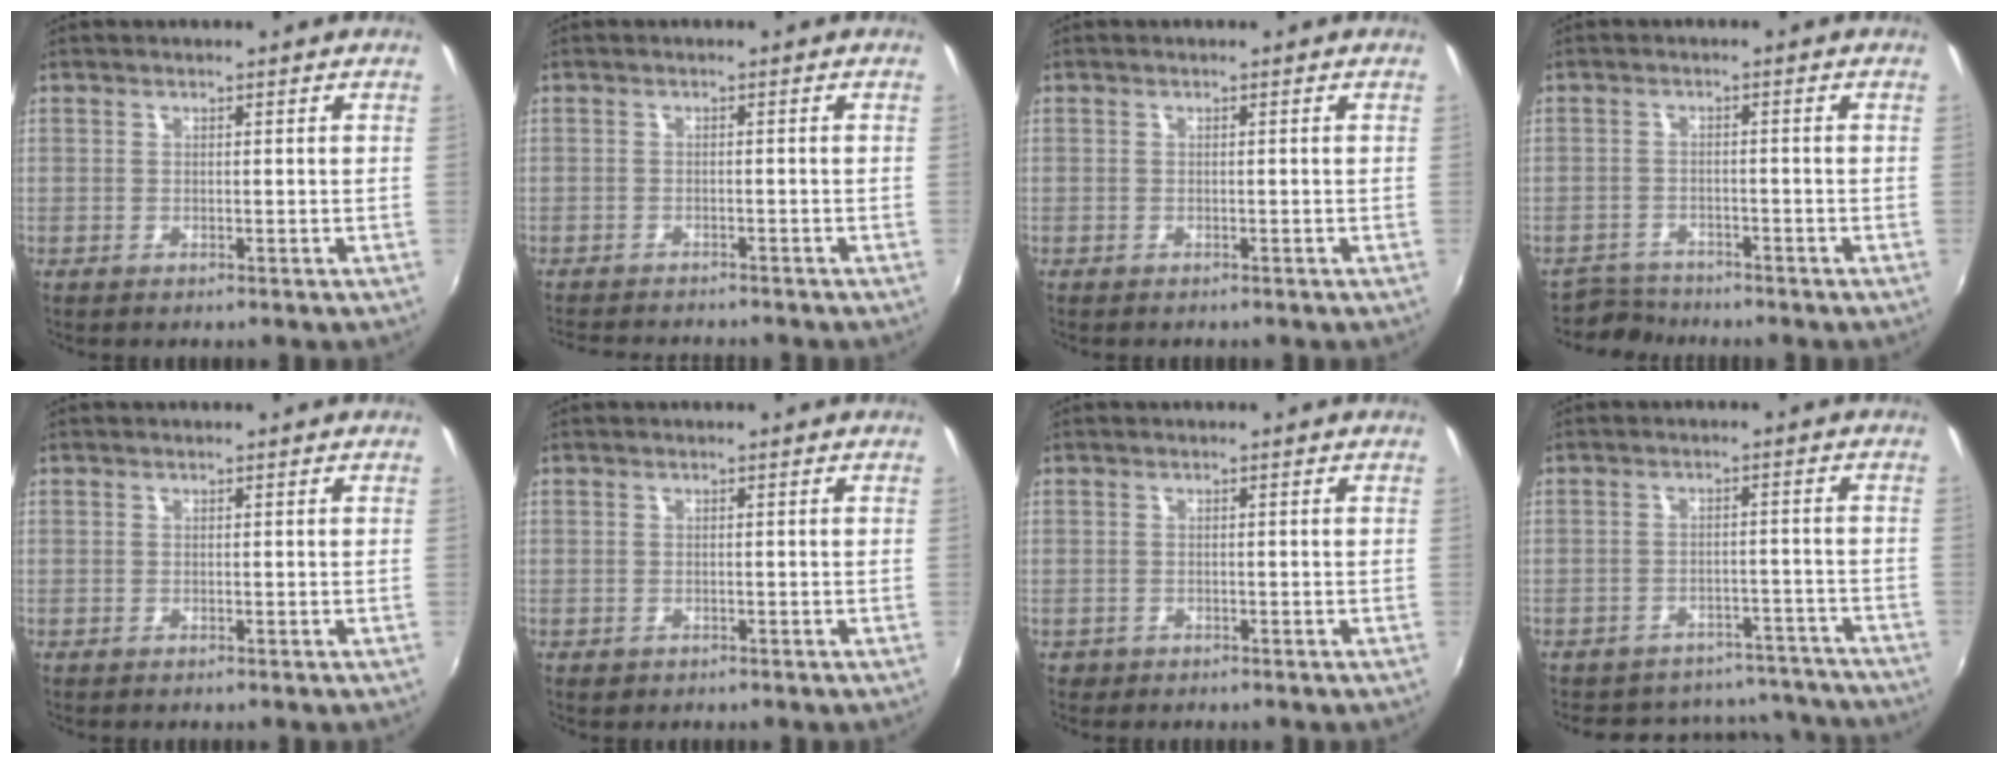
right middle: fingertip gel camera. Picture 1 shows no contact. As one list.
[{"total": 7.1, "force": [-6.6, 1.1, 2.4], "torque": [-0.060, -0.018, -0.101]}, {"total": 0.7, "force": [-0.6, 0.2, 0.2], "torque": [-0.005, -0.003, -0.011]}, {"total": 3.9, "force": [-3.7, 1.1, -0.4], "torque": [-0.006, 0.002, -0.069]}, {"total": 0.0}, {"total": 1.0, "force": [-0.5, 0.8, 0.3], "torque": [-0.007, -0.004, -0.007]}, {"total": 1.4, "force": [-0.7, 1.1, 0.3], "torque": [-0.010, -0.004, -0.010]}, {"total": 16.7, "force": [-14.9, 6.4, 3.6], "torque": [-0.077, 0.036, -0.173]}]